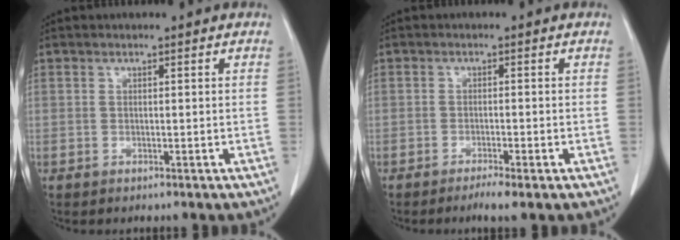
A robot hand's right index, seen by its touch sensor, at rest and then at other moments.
{"total": 3.0, "force": [-2.0, 0.1, 2.2], "torque": [-0.034, -0.006, -0.031]}